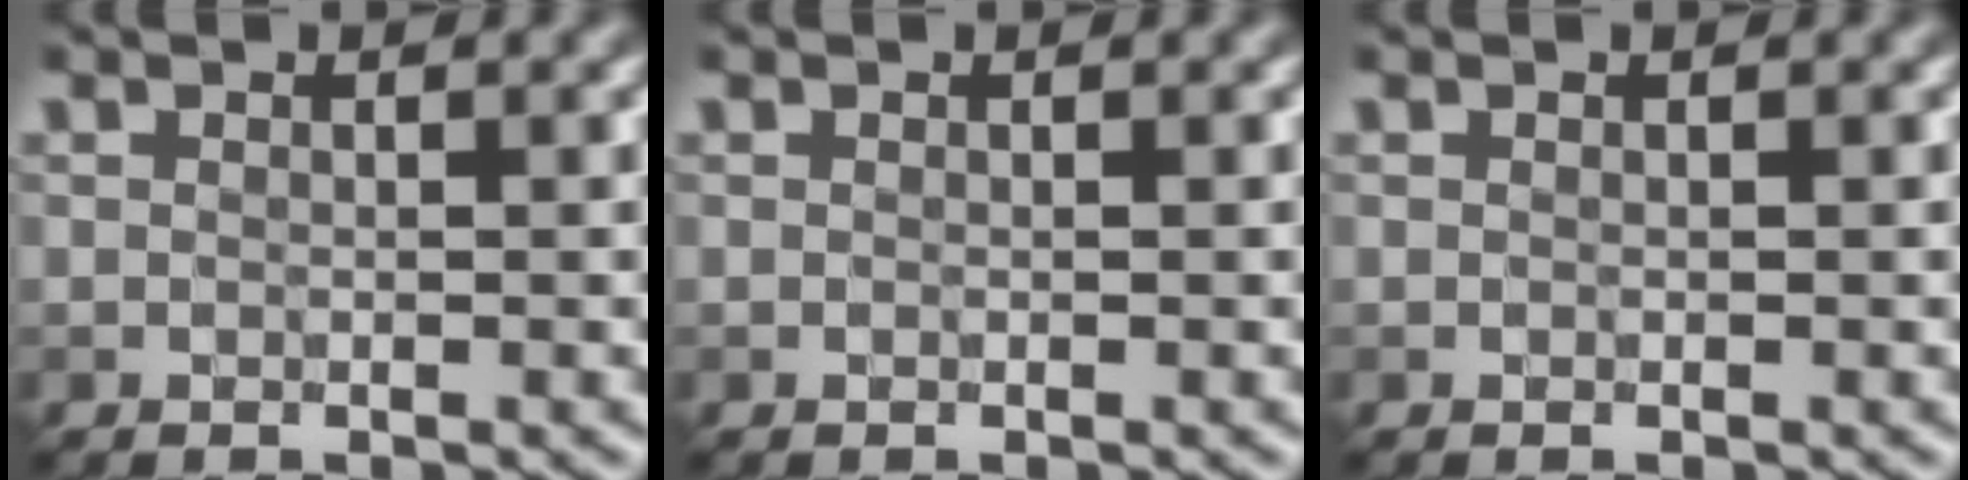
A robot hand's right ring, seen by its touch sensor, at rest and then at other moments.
{"total": 0.0}
{"total": 0.0}